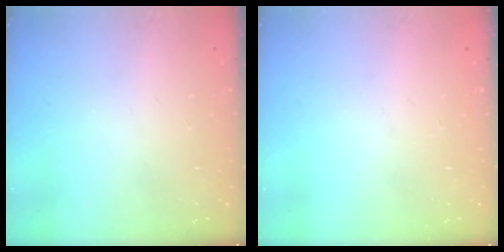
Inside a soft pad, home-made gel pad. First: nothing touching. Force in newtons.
{"total": 0.0}